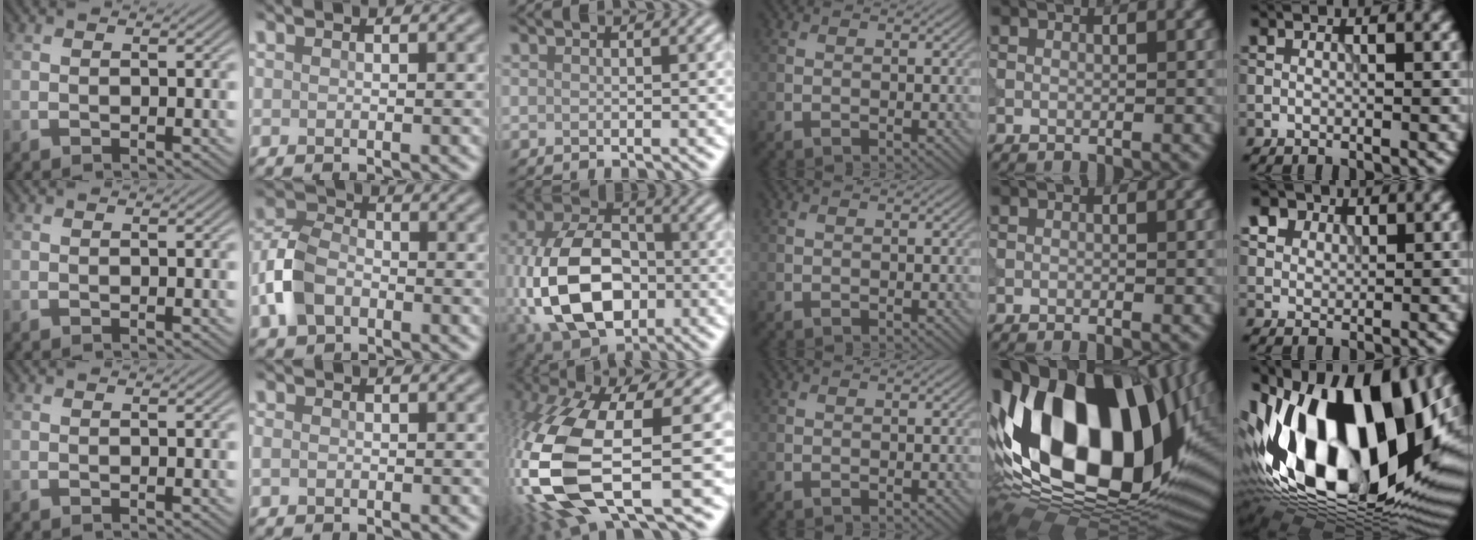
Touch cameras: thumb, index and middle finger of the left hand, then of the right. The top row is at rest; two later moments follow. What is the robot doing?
{"motion": "insert", "object": "power adapter"}